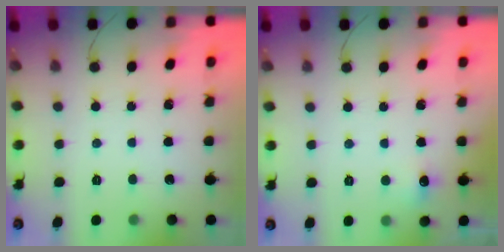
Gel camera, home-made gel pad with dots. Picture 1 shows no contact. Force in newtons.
{"total": 4.8, "press": 4.6, "slide": 1.2}